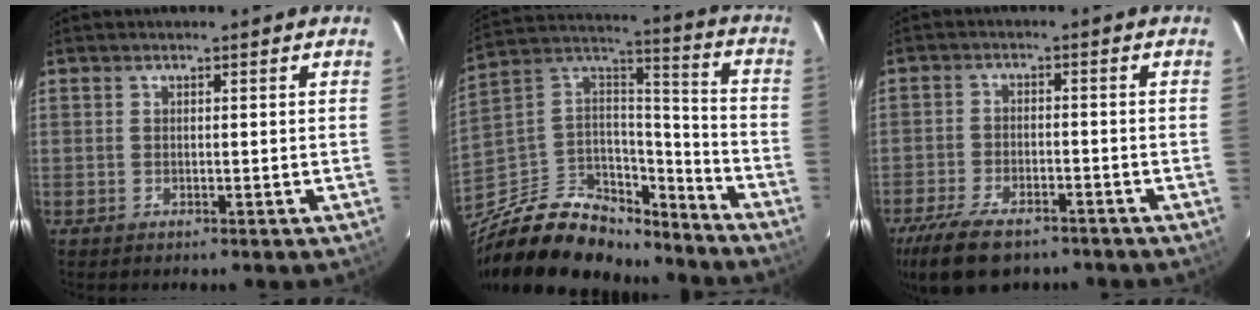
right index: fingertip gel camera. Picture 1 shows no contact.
{"total": 25.8, "force": [-19.1, 12.6, 11.8], "torque": [-0.258, 0.044, -0.300]}
{"total": 12.7, "force": [-9.4, 5.2, 6.8], "torque": [-0.164, -0.028, -0.161]}